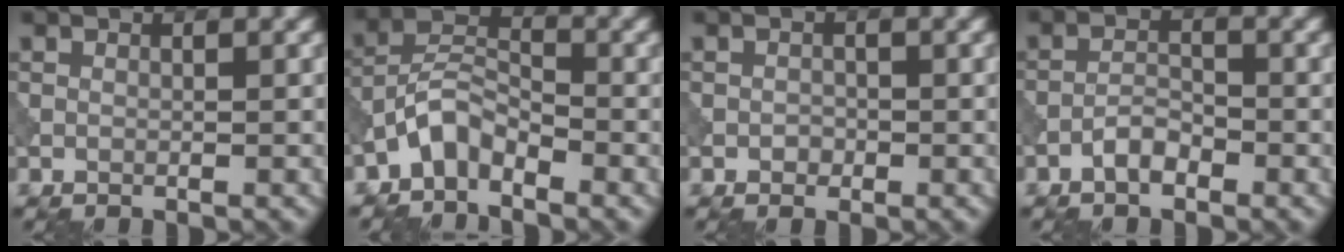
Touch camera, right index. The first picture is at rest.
{"total": 3.3, "force": [-2.5, 1.4, 1.6], "torque": [-0.027, 0.018, -0.059]}
{"total": 0.8, "force": [-0.3, 0.7, 0.3], "torque": [-0.002, -0.002, -0.007]}
{"total": 2.1, "force": [-1.4, 0.8, 1.3], "torque": [-0.022, 0.008, -0.029]}